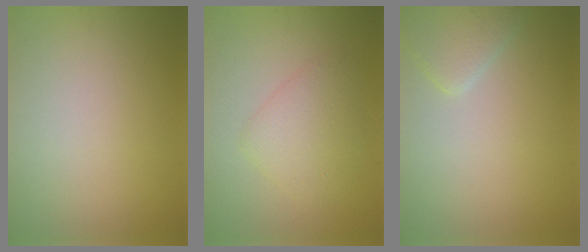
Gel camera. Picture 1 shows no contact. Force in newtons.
{"total": 3.3, "press": 3.3, "slide": 0.1}
{"total": 2.4, "press": 2.4, "slide": 0.2}